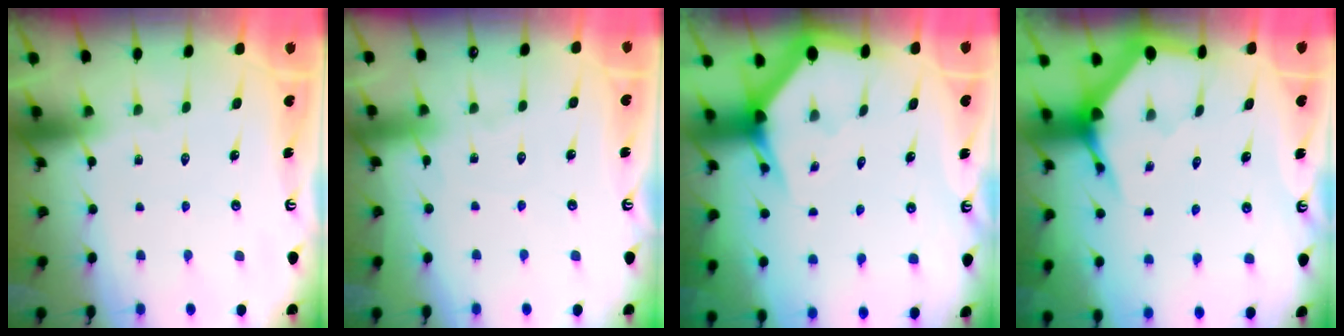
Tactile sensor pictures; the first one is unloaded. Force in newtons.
{"total": 2.7, "press": 2.6, "slide": 0.4}
{"total": 2.9, "press": 2.9, "slide": 0.2}
{"total": 3.7, "press": 3.6, "slide": 0.5}